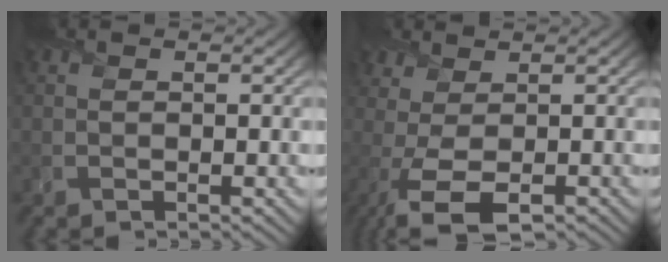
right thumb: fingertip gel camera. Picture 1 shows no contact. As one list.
[{"total": 5.8, "force": [-2.2, 2.6, 4.7], "torque": [-0.101, 0.001, -0.042]}]